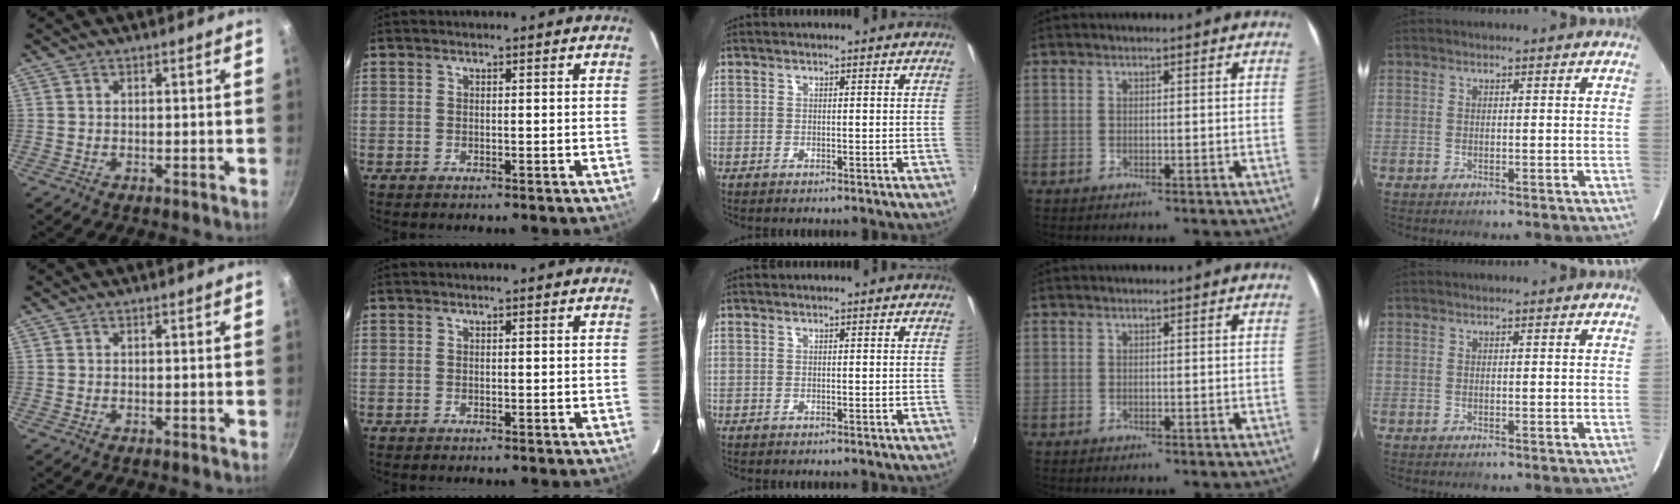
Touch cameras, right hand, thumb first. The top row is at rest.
{}